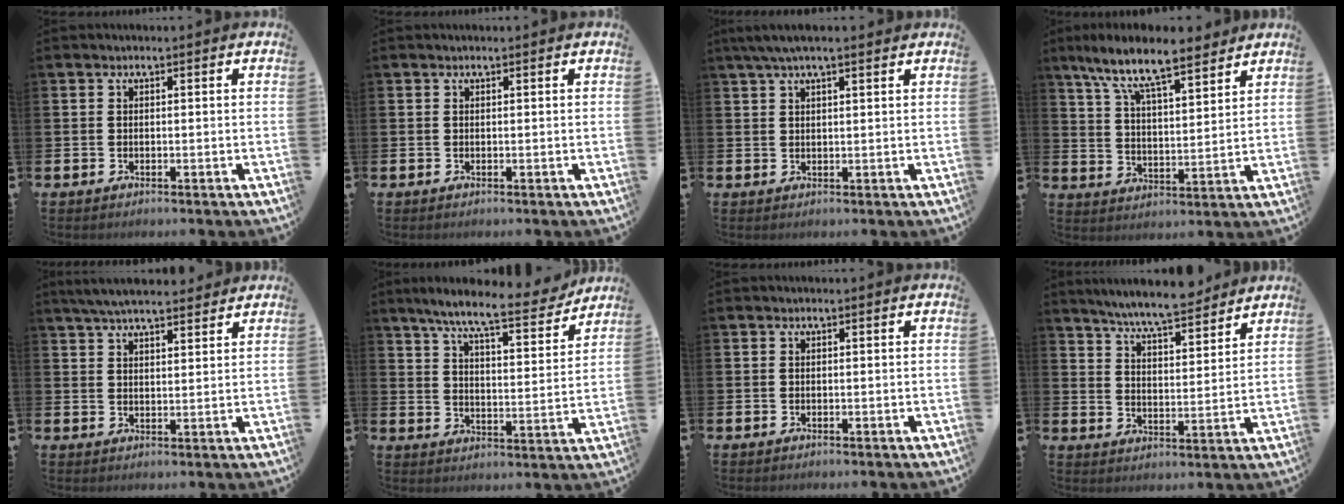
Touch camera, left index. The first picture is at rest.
{"total": 0.0}
{"total": 3.9, "force": [3.0, 0.6, 2.4], "torque": [-0.048, 0.001, 0.054]}
{"total": 9.7, "force": [8.5, 1.8, 4.4], "torque": [-0.111, -0.041, 0.148]}
{"total": 5.5, "force": [5.1, 0.9, 1.7], "torque": [-0.042, -0.016, 0.093]}
{"total": 9.1, "force": [8.0, 0.8, 4.3], "torque": [-0.097, -0.047, 0.133]}
{"total": 0.0}
{"total": 7.4, "force": [7.1, 0.4, 2.1], "torque": [-0.058, -0.042, 0.126]}